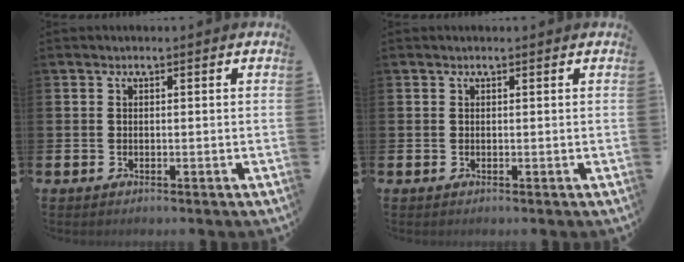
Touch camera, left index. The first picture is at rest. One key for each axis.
{"total": 0.0}